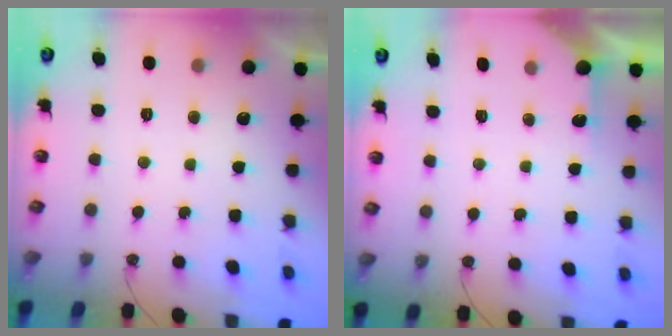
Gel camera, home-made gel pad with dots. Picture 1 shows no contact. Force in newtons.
{"total": 2.3, "press": 2.3, "slide": 0.2}